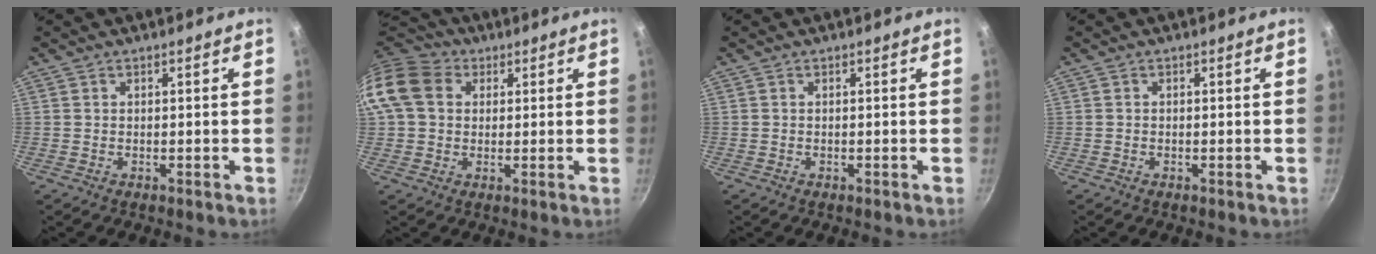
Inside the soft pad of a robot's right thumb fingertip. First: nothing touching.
{"total": 12.8, "force": [3.0, 10.3, 7.0], "torque": [-0.126, 0.022, 0.040]}
{"total": 0.0}
{"total": 0.0}